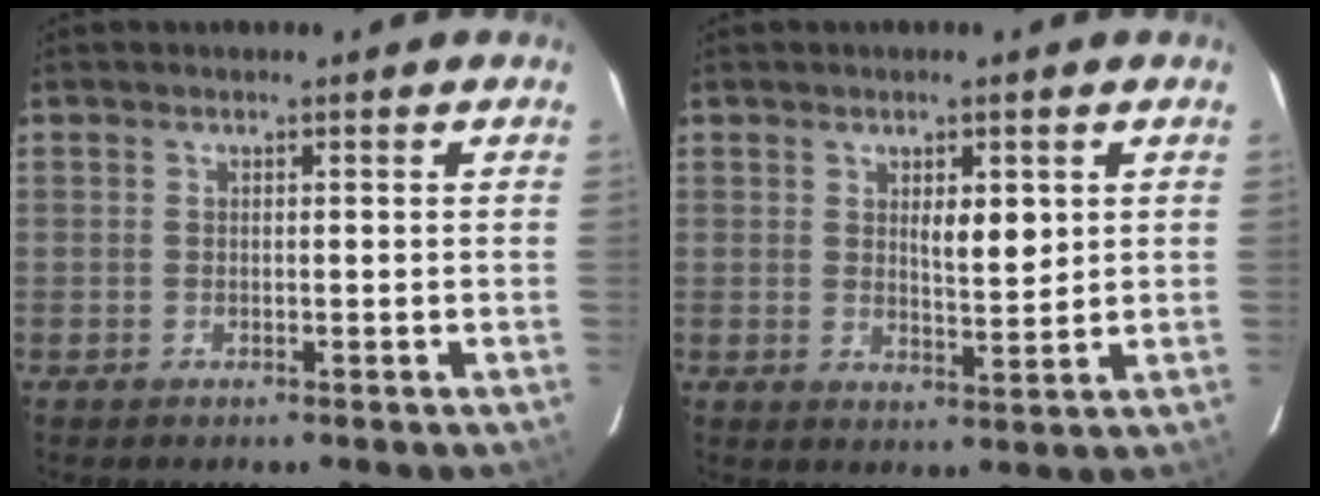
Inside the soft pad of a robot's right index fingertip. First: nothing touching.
{"total": 4.8, "force": [1.4, 1.6, 4.3], "torque": [-0.069, -0.004, 0.024]}